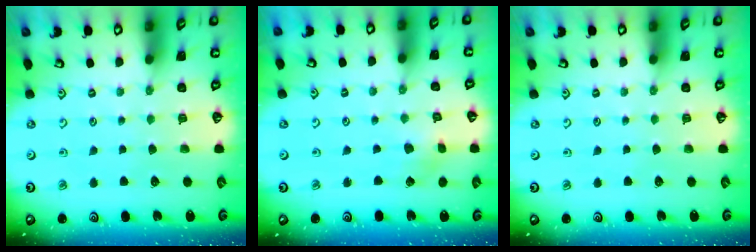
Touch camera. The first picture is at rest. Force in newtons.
{"total": 2.9, "press": 2.9, "slide": 0.1}
{"total": 0.0}